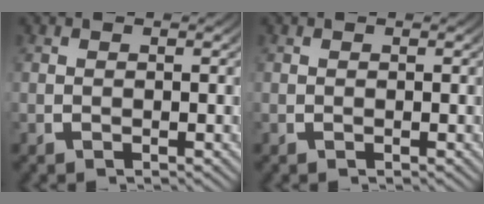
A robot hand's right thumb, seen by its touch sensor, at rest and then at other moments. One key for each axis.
{"total": 0.0}